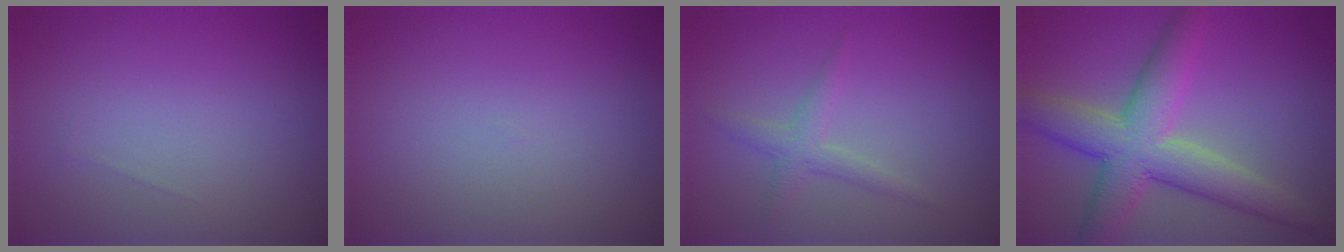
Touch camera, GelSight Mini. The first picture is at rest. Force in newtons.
{"total": 0.0}
{"total": 1.8, "press": 1.8, "slide": 0.1}
{"total": 7.5, "press": 7.5, "slide": 0.6}